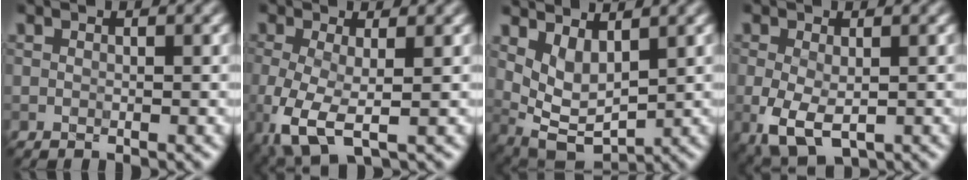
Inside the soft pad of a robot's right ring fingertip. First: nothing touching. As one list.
[{"total": 5.0, "force": [-1.2, 2.0, 4.4], "torque": [-0.115, -0.015, -0.024]}, {"total": 3.9, "force": [1.7, 2.0, 2.9], "torque": [-0.066, -0.012, 0.040]}, {"total": 4.8, "force": [-1.3, 2.7, 3.8], "torque": [-0.090, -0.015, -0.020]}]